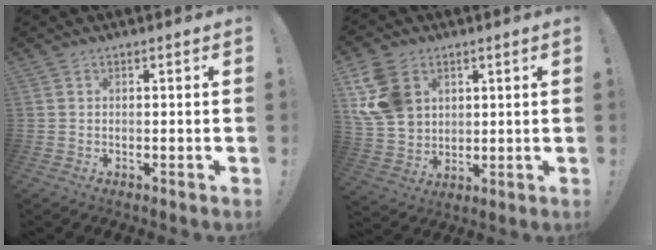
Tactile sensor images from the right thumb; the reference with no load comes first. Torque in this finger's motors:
{"motor_torque": [0.20, 0.20, 0.27, 0.17, 0.27]}